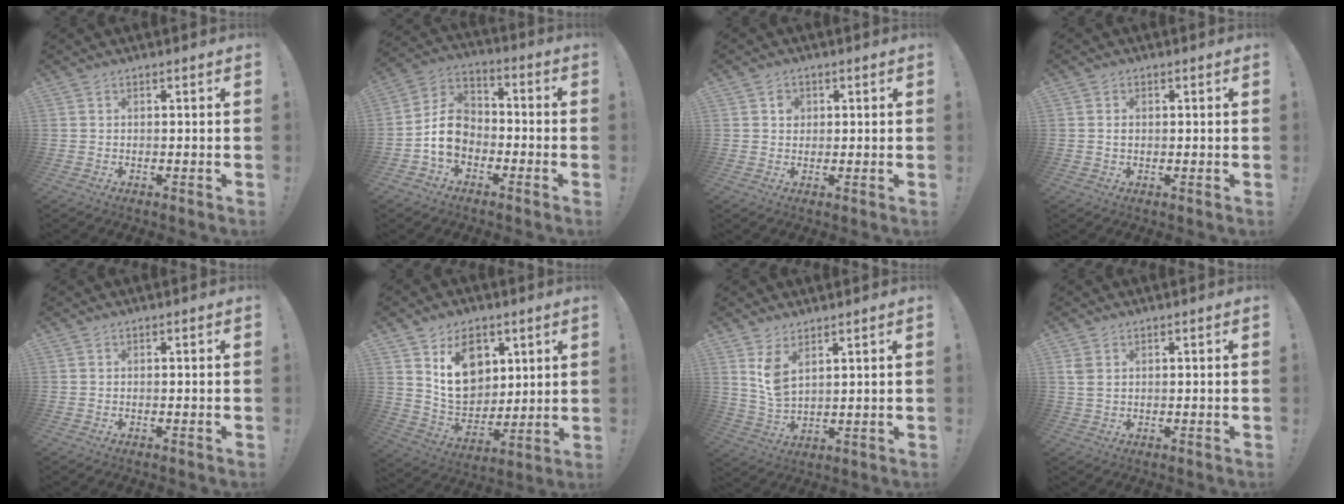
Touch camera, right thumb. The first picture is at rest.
{"total": 10.6, "force": [-3.9, 8.2, 5.5], "torque": [-0.088, 0.027, -0.065]}
{"total": 2.7, "force": [0.7, 2.5, 0.9], "torque": [-0.002, -0.002, 0.009]}
{"total": 1.1, "force": [0.2, 0.9, 0.6], "torque": [-0.007, 0.002, 0.003]}
{"total": 0.0}
{"total": 14.8, "force": [7.0, 10.8, 7.2], "torque": [-0.108, -0.037, 0.134]}
{"total": 6.6, "force": [4.1, 3.0, 4.2], "torque": [-0.073, -0.025, 0.078]}
{"total": 2.6, "force": [1.0, 1.6, 1.9], "torque": [-0.036, 0.004, 0.020]}